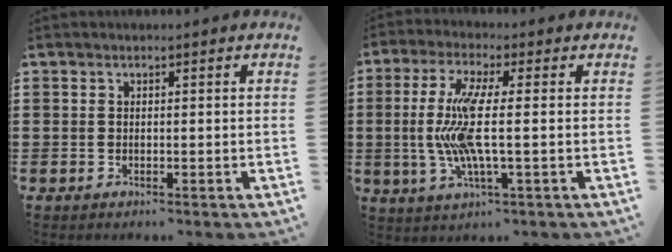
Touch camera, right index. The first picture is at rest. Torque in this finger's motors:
{"motor_torque": [2.14, 0.00, 0.49, 0.21]}